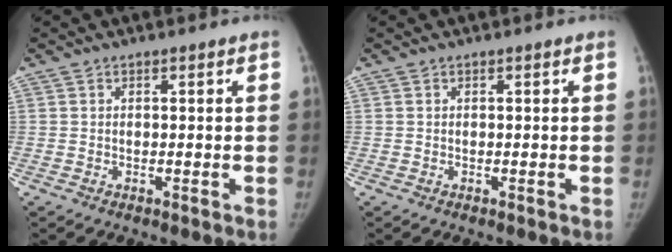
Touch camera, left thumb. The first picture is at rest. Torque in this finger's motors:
{"motor_torque": [0.00, 0.00, 0.15, 0.03, 0.01]}